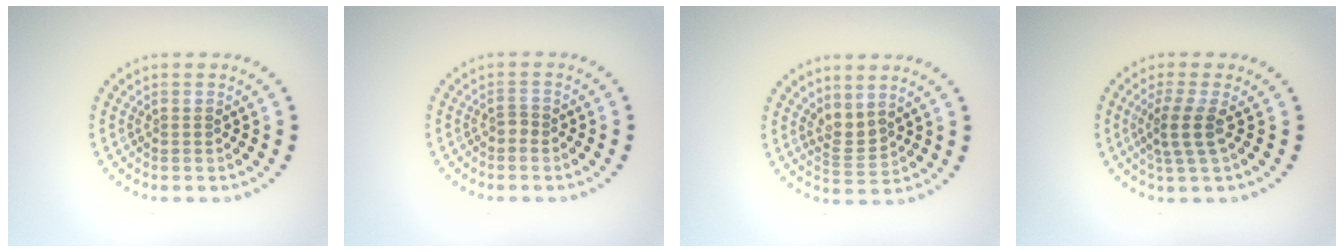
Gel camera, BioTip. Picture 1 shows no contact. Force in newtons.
{"total": 0.9, "press": 0.6, "slide": 0.6}
{"total": 2.0, "press": 1.4, "slide": 1.4}
{"total": 2.5, "press": 1.9, "slide": 1.6}